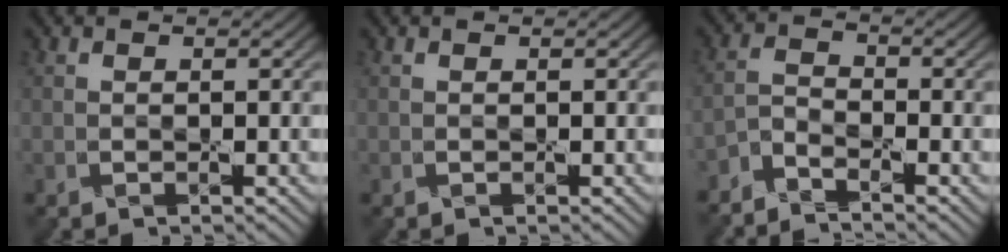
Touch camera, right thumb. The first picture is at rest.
{"total": 0.0}
{"total": 3.5, "force": [-3.3, 0.7, 0.8], "torque": [-0.021, -0.006, -0.079]}